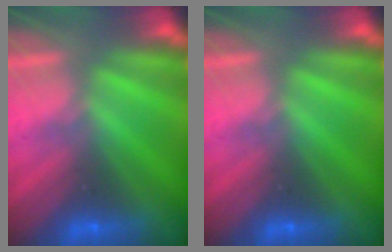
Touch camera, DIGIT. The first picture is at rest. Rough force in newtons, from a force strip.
{"total": 0.0}